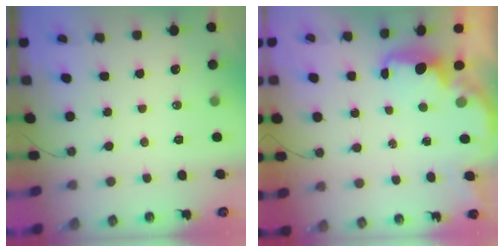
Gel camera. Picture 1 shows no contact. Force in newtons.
{"total": 2.2, "press": 2.1, "slide": 0.9}